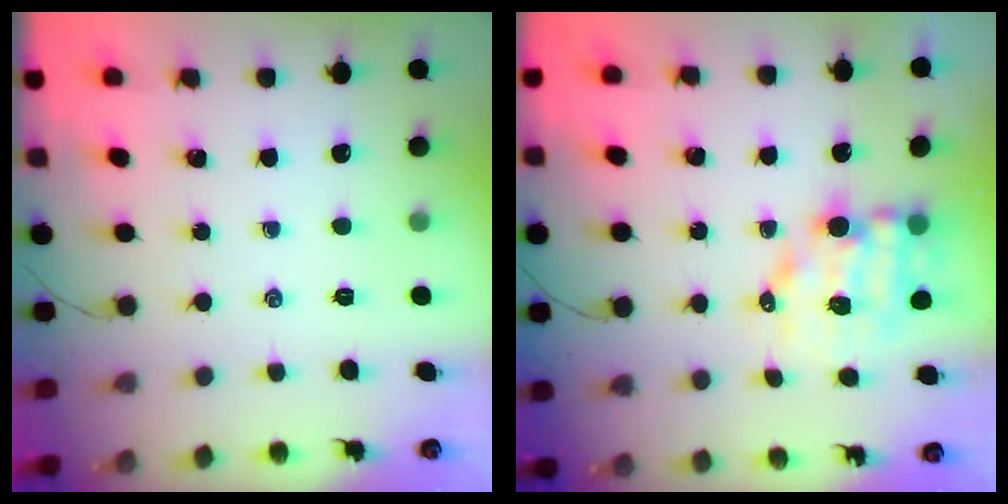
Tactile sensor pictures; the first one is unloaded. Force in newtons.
{"total": 9.5, "press": 9.4, "slide": 1.7}